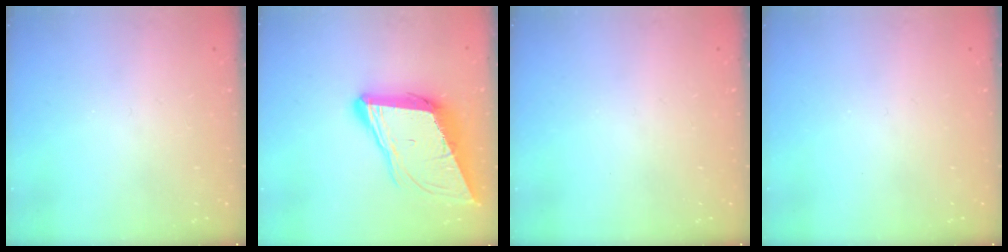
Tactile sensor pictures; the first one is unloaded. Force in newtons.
{"total": 15.9, "press": 15.4, "slide": 3.9}
{"total": 0.0}
{"total": 0.0}